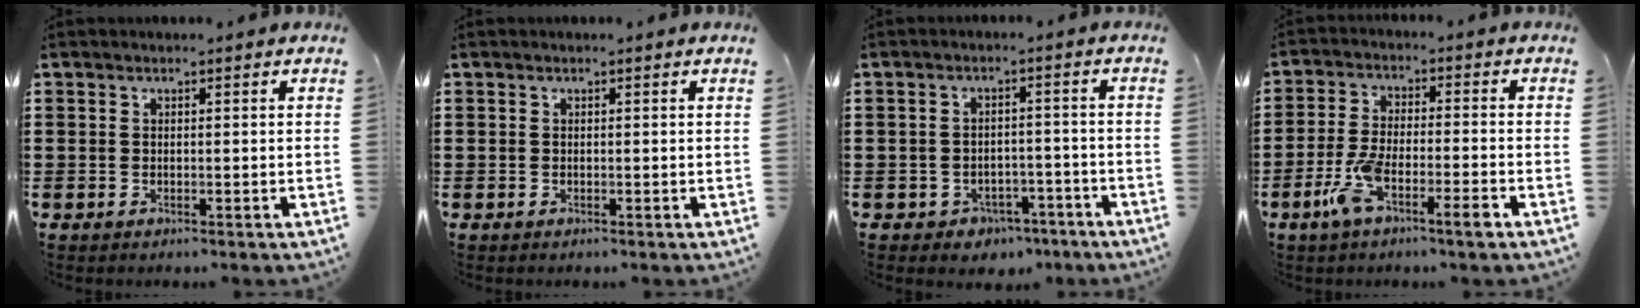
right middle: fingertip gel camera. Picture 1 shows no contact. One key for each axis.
{"total": 0.0}
{"total": 2.9, "fx": -2.6, "fy": 1.2, "fz": 0.2, "tx": -0.013, "ty": 0.002, "tz": -0.055}
{"total": 7.5, "fx": -4.3, "fy": 1.5, "fz": 5.9, "tx": -0.125, "ty": -0.008, "tz": -0.080}